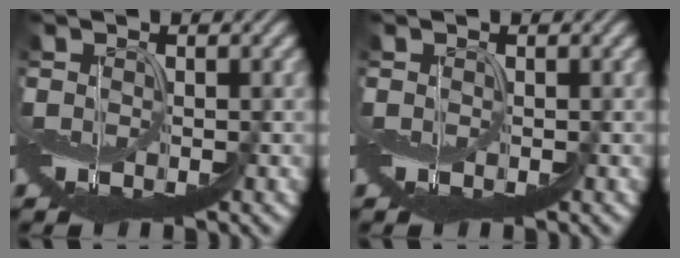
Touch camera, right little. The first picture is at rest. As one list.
[{"total": 0.0}]